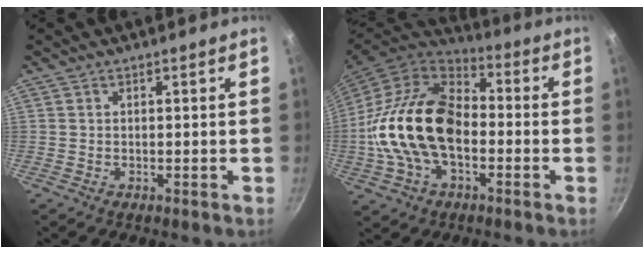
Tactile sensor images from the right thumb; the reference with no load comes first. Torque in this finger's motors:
{"motor_torque": [0.68, 1.75, 1.49, -1.28, 0.33]}